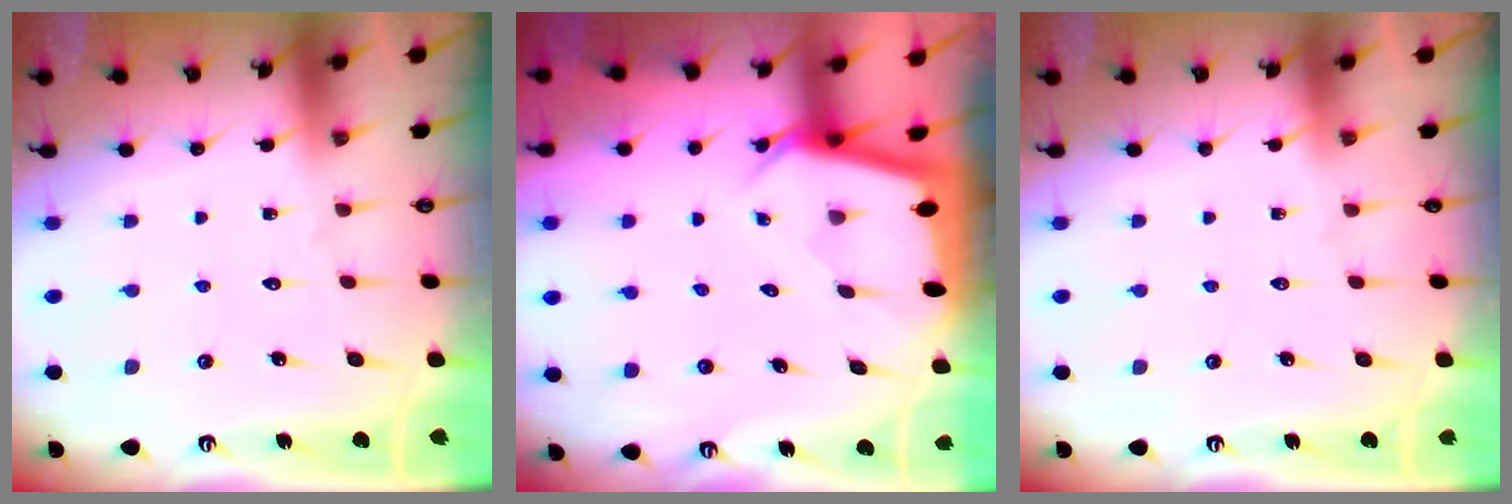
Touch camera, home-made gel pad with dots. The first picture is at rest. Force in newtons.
{"total": 2.2, "press": 2.2, "slide": 0.1}
{"total": 0.0}